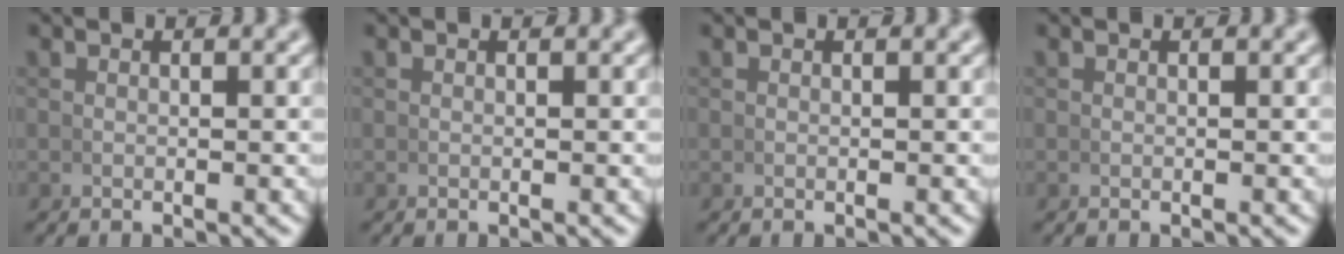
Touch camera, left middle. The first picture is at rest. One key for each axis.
{"total": 0.0}
{"total": 0.0}
{"total": 0.0}